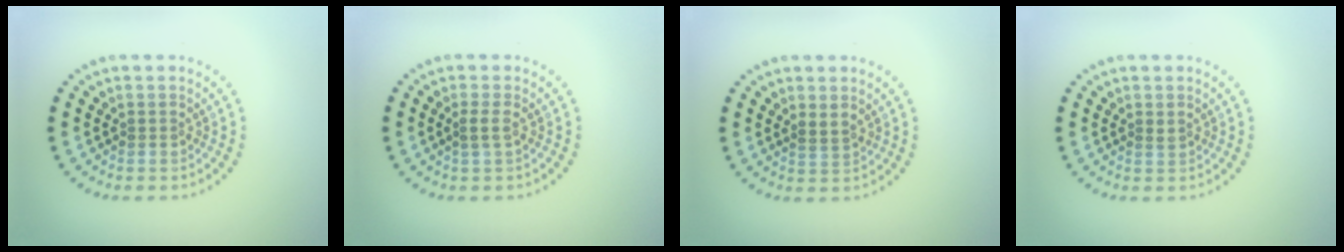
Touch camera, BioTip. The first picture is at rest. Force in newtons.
{"total": 1.2, "press": 1.0, "slide": 0.6}
{"total": 1.1, "press": 0.9, "slide": 0.5}
{"total": 0.6, "press": 0.4, "slide": 0.3}